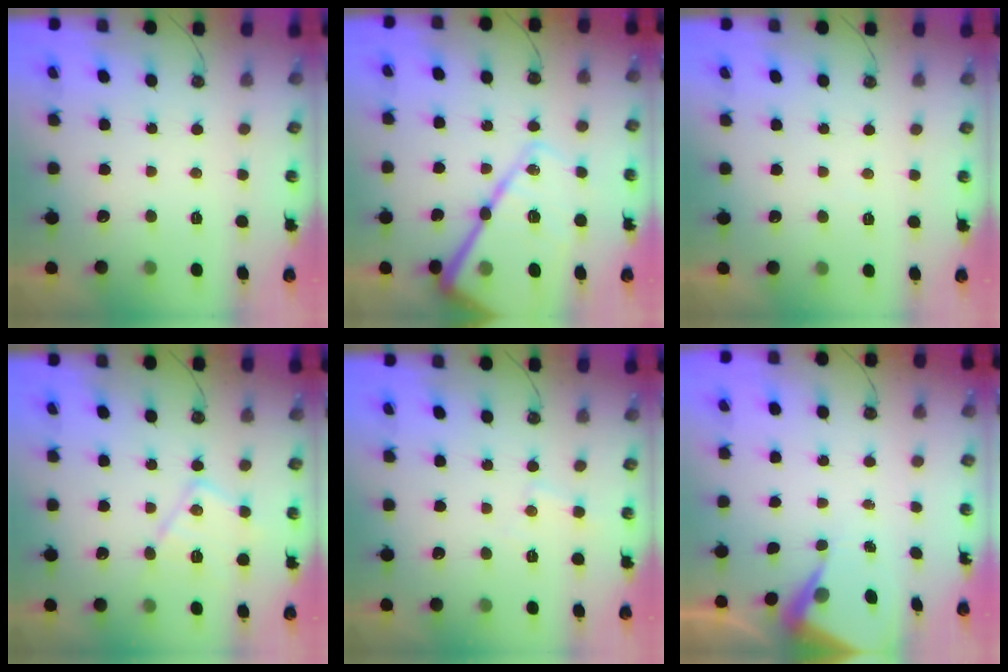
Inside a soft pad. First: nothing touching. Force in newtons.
{"total": 26.9, "press": 26.7, "slide": 3.2}
{"total": 2.7, "press": 2.7, "slide": 0.5}
{"total": 13.6, "press": 13.6, "slide": 0.9}
{"total": 5.4, "press": 5.4, "slide": 0.5}
{"total": 6.9, "press": 6.8, "slide": 0.6}